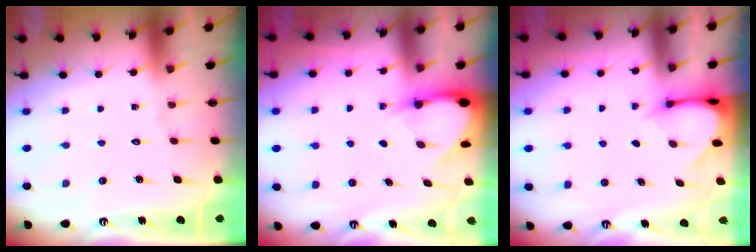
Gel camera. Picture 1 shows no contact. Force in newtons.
{"total": 3.3, "press": 3.3, "slide": 0.4}
{"total": 3.3, "press": 3.3, "slide": 0.3}